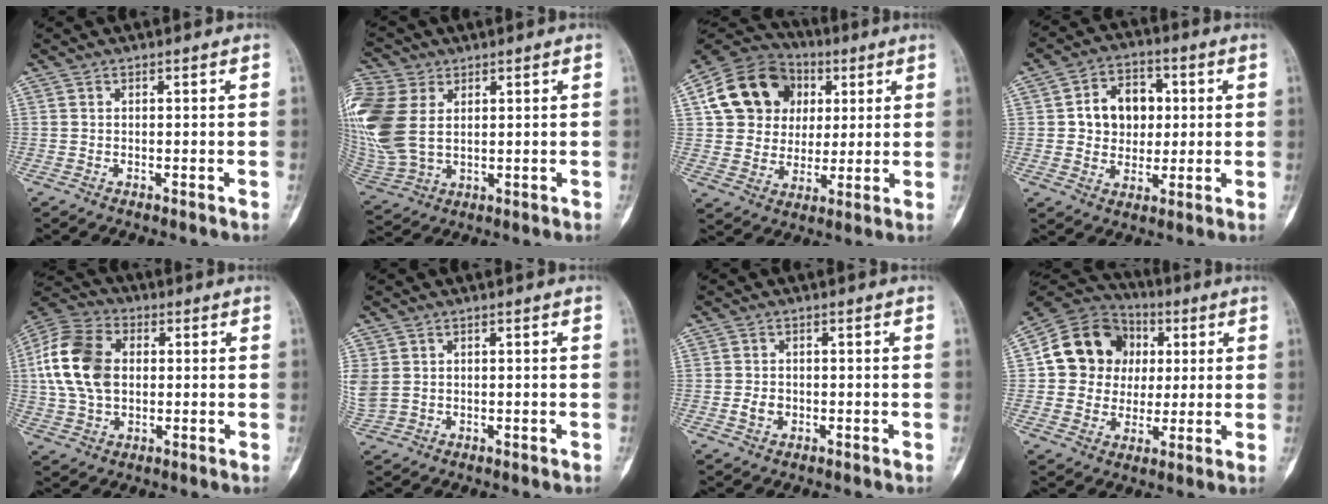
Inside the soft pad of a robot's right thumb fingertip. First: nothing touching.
{"total": 18.9, "force": [4.6, 12.8, 13.1], "torque": [-0.340, 0.002, 0.098]}
{"total": 17.4, "force": [4.9, 14.6, 8.1], "torque": [-0.117, 0.012, 0.086]}
{"total": 10.6, "force": [1.6, 8.4, 6.3], "torque": [-0.055, 0.007, 0.024]}
{"total": 15.6, "force": [1.5, 10.8, 11.1], "torque": [-0.207, 0.017, 0.022]}
{"total": 5.5, "force": [0.9, 4.5, 3.1], "torque": [-0.086, 0.006, 0.030]}
{"total": 2.5, "force": [-0.5, 2.0, 1.4], "torque": [-0.020, 0.005, -0.008]}
{"total": 15.6, "force": [2.6, 13.8, 6.6], "torque": [-0.081, 0.014, 0.046]}